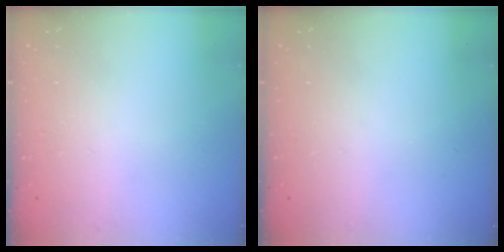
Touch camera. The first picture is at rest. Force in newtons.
{"total": 0.0}